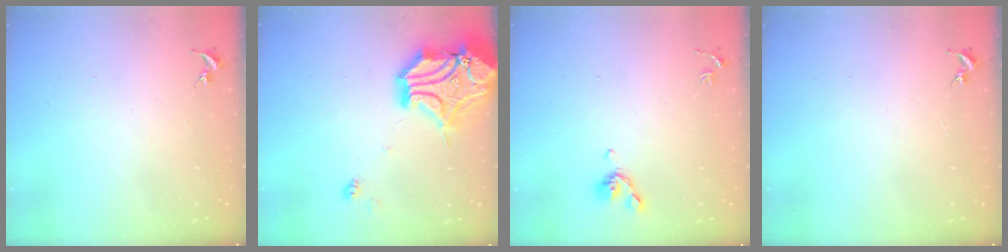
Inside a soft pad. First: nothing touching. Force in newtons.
{"total": 20.7, "press": 20.5, "slide": 3.1}
{"total": 7.2, "press": 7.1, "slide": 1.2}
{"total": 0.0}